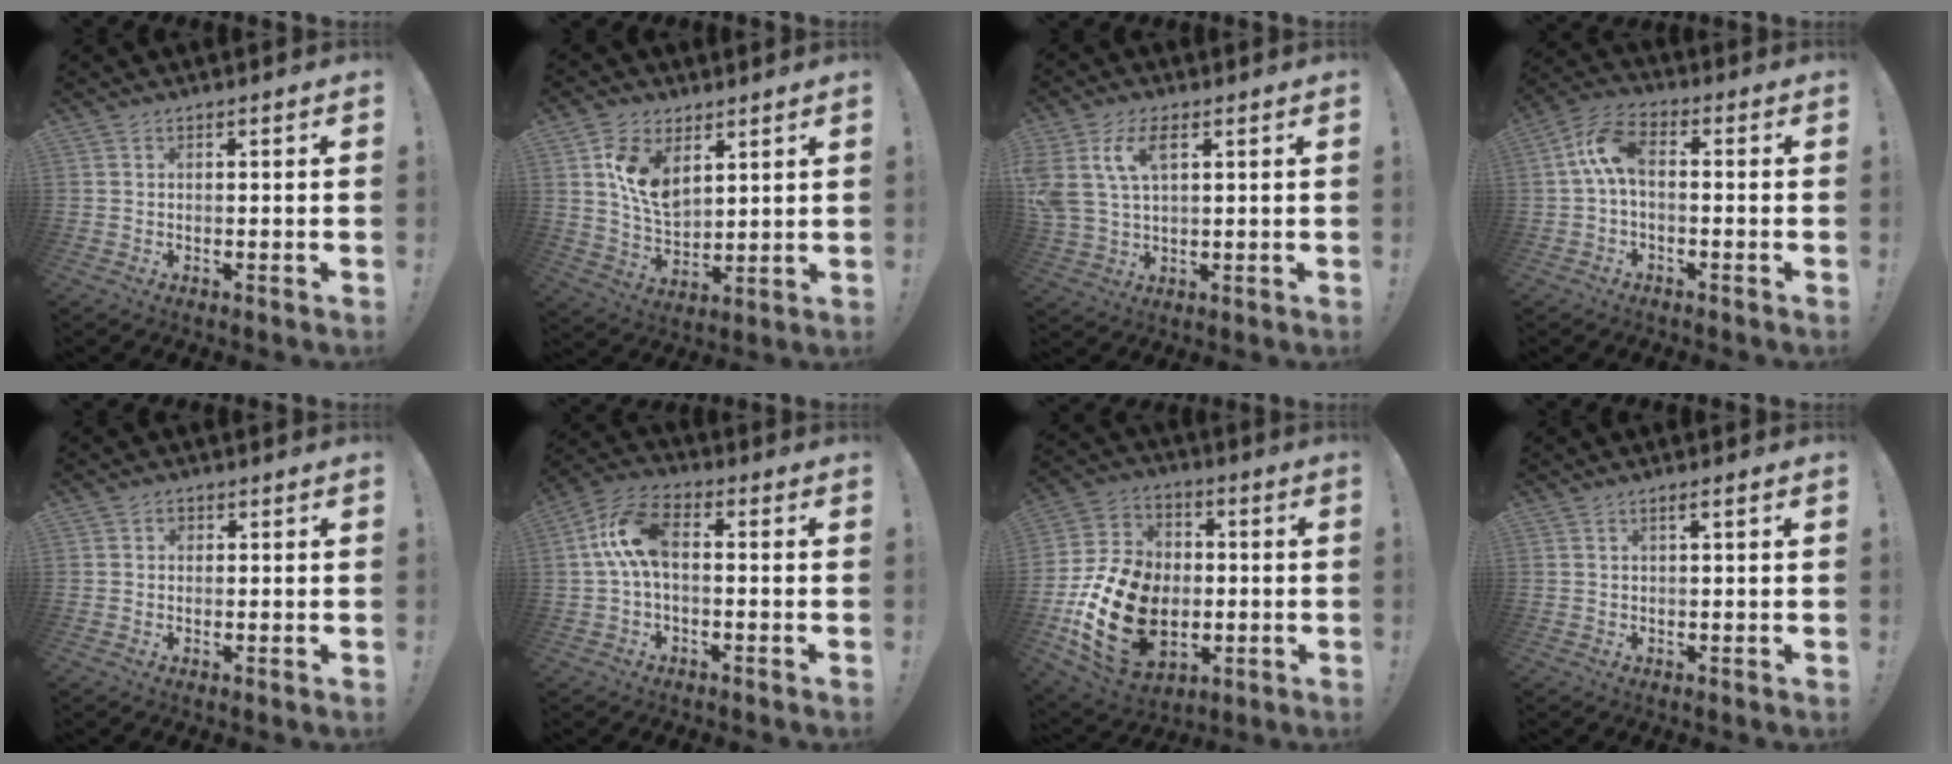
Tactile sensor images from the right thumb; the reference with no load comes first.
{"total": 12.3, "force": [4.6, 9.0, 7.0], "torque": [-0.118, -0.010, 0.091]}
{"total": 9.6, "force": [3.9, 5.4, 7.0], "torque": [-0.156, 0.000, 0.072]}
{"total": 9.0, "force": [0.3, 4.7, 7.7], "torque": [-0.155, 0.011, 0.009]}
{"total": 1.4, "force": [0.1, 1.2, 0.8], "torque": [-0.016, 0.005, 0.000]}
{"total": 10.6, "force": [0.5, 5.7, 9.0], "torque": [-0.182, 0.009, 0.012]}
{"total": 22.6, "force": [-4.9, 16.5, 14.6], "torque": [-0.281, 0.032, -0.065]}
{"total": 1.9, "force": [0.6, 0.0, 1.8], "torque": [-0.031, 0.000, 0.007]}